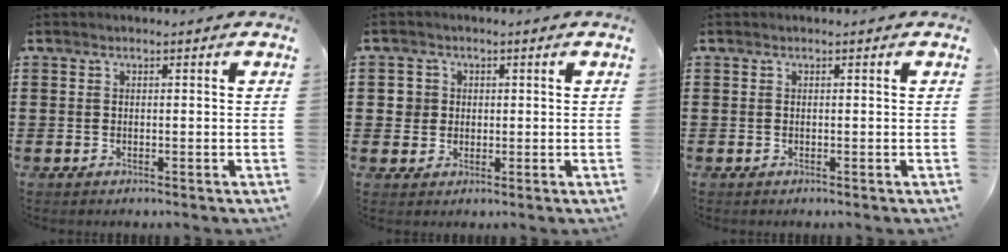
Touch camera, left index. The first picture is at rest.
{"total": 2.8, "force": [0.5, 2.7, 0.3], "torque": [-0.021, 0.010, 0.006]}
{"total": 0.0}